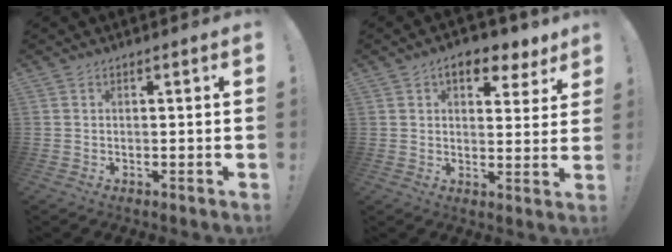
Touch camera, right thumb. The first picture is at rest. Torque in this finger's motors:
{"motor_torque": [0.03, 0.03, 0.03, 0.02, 0.00]}